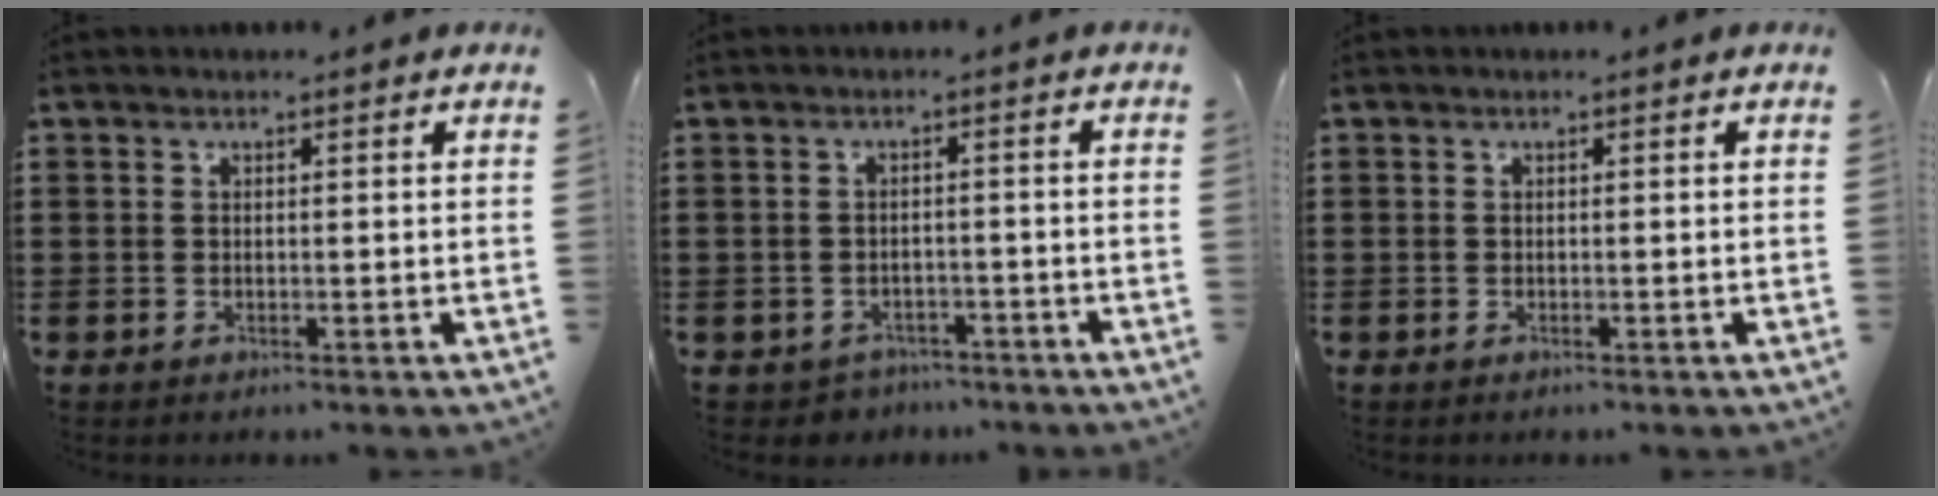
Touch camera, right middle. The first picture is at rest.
{"total": 1.9, "force": [-1.8, 0.7, -0.2], "torque": [-0.005, 0.002, -0.042]}
{"total": 0.0}